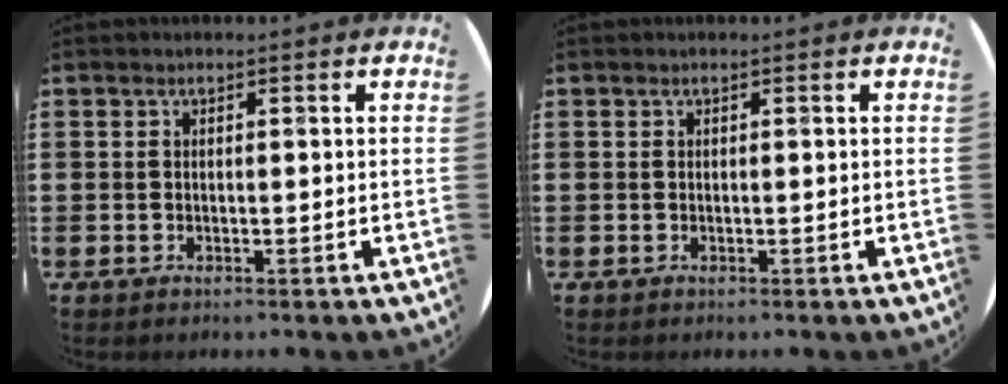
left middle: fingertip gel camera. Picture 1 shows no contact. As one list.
[{"total": 0.0}]